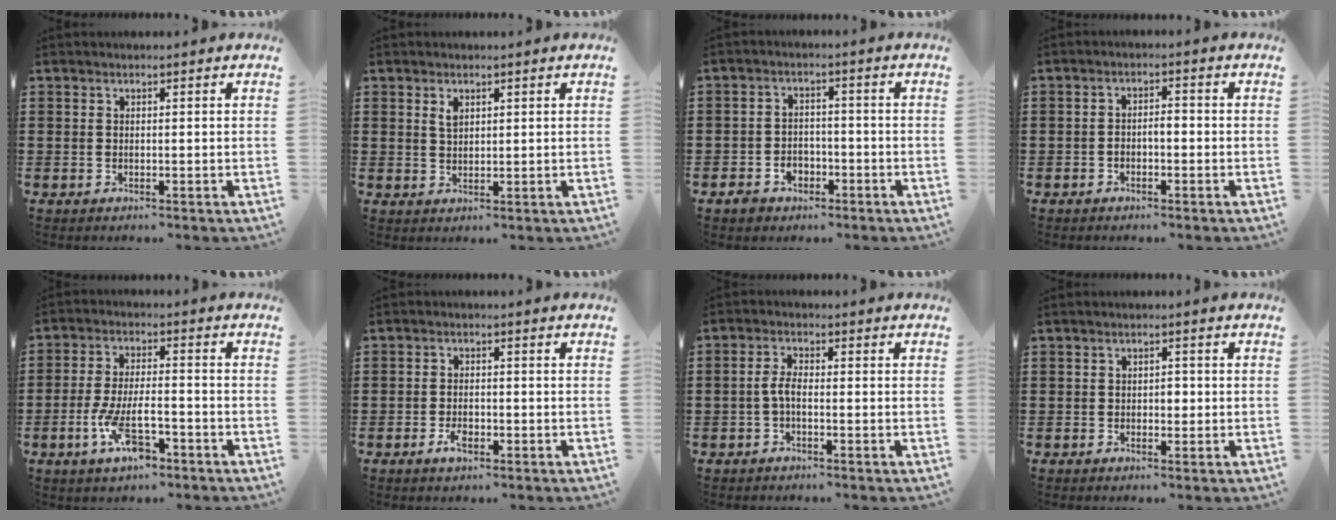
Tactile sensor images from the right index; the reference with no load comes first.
{"total": 1.8, "force": [1.1, 1.0, 1.1], "torque": [-0.025, 0.003, 0.020]}
{"total": 3.5, "force": [-2.3, 2.5, 1.1], "torque": [-0.032, 0.007, -0.048]}
{"total": 2.8, "force": [-1.8, 0.8, 2.0], "torque": [-0.048, 0.005, -0.040]}
{"total": 8.7, "force": [-3.8, 3.2, 7.2], "torque": [-0.149, -0.003, -0.066]}
{"total": 2.9, "force": [-1.1, 1.4, 2.3], "torque": [-0.048, -0.001, -0.022]}
{"total": 2.8, "force": [-0.9, 0.9, 2.5], "torque": [-0.060, -0.002, -0.022]}
{"total": 1.4, "force": [-0.1, 0.9, 1.1], "torque": [-0.021, 0.004, -0.003]}